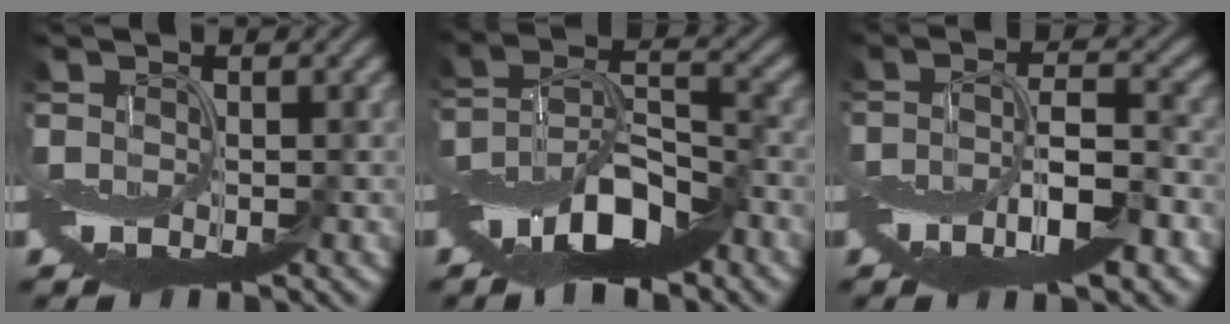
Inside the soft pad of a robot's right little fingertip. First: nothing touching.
{"total": 9.9, "force": [-5.9, 3.6, 7.1], "torque": [-0.124, 0.006, -0.114]}
{"total": 6.3, "force": [-2.6, 2.0, 5.4], "torque": [-0.098, 0.005, -0.050]}